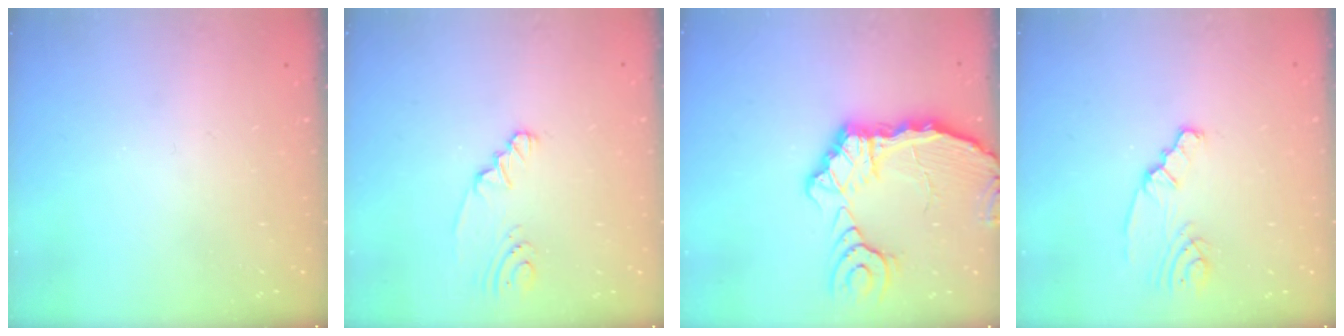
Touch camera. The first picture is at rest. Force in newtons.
{"total": 2.5, "press": 2.3, "slide": 0.8}
{"total": 10.0, "press": 10.0, "slide": 1.0}
{"total": 2.5, "press": 2.5, "slide": 0.3}